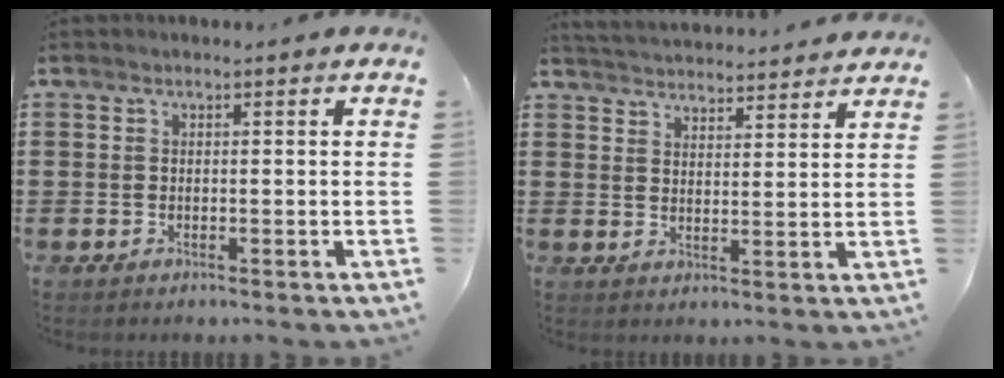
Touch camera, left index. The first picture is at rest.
{"total": 3.7, "force": [3.7, -0.2, -0.3], "torque": [-0.009, -0.024, 0.066]}